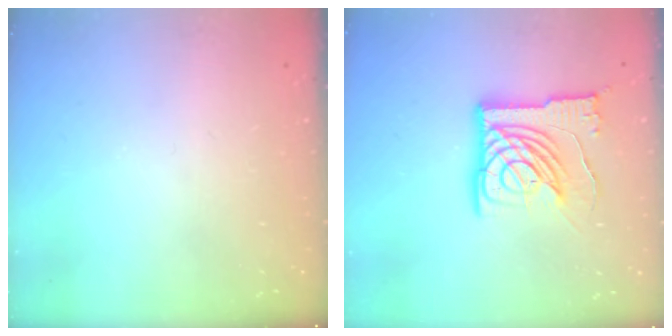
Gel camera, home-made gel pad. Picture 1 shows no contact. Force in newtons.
{"total": 15.1, "press": 15.0, "slide": 1.6}